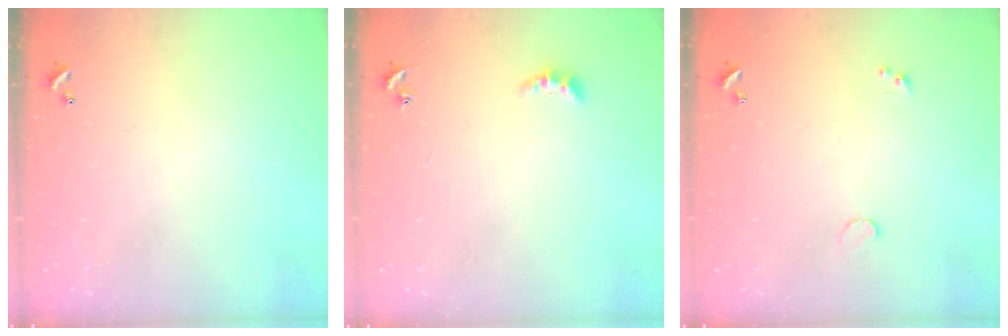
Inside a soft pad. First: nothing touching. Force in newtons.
{"total": 2.4, "press": 2.4, "slide": 0.6}
{"total": 0.5, "press": 0.4, "slide": 0.3}